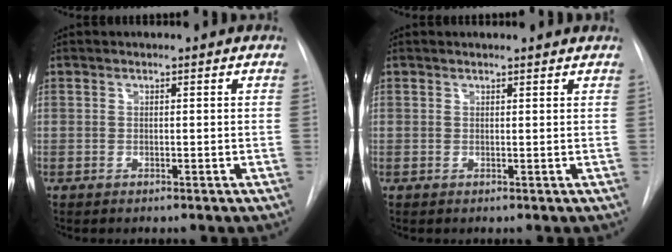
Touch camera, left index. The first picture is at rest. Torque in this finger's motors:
{"motor_torque": [0.26, -0.09, -0.02, 0.00]}